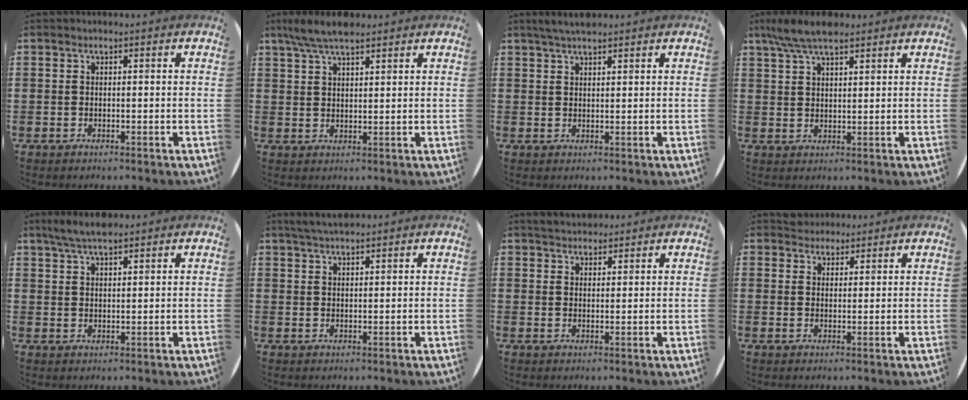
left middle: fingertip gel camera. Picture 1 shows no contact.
{"total": 5.4, "force": [4.3, 1.3, 2.9], "torque": [-0.066, -0.003, 0.079]}
{"total": 2.6, "force": [2.3, 0.4, 1.1], "torque": [-0.026, 0.002, 0.043]}
{"total": 6.0, "force": [4.7, 1.8, 3.4], "torque": [-0.077, -0.002, 0.087]}
{"total": 4.3, "force": [3.7, 0.8, 2.0], "torque": [-0.047, -0.005, 0.068]}
{"total": 2.9, "force": [2.7, 0.4, 1.1], "torque": [-0.027, -0.002, 0.050]}
{"total": 2.8, "force": [2.7, 0.7, 0.0], "torque": [-0.006, -0.002, 0.053]}
{"total": 2.6, "force": [2.5, 0.9, -0.2], "torque": [-0.002, 0.000, 0.049]}